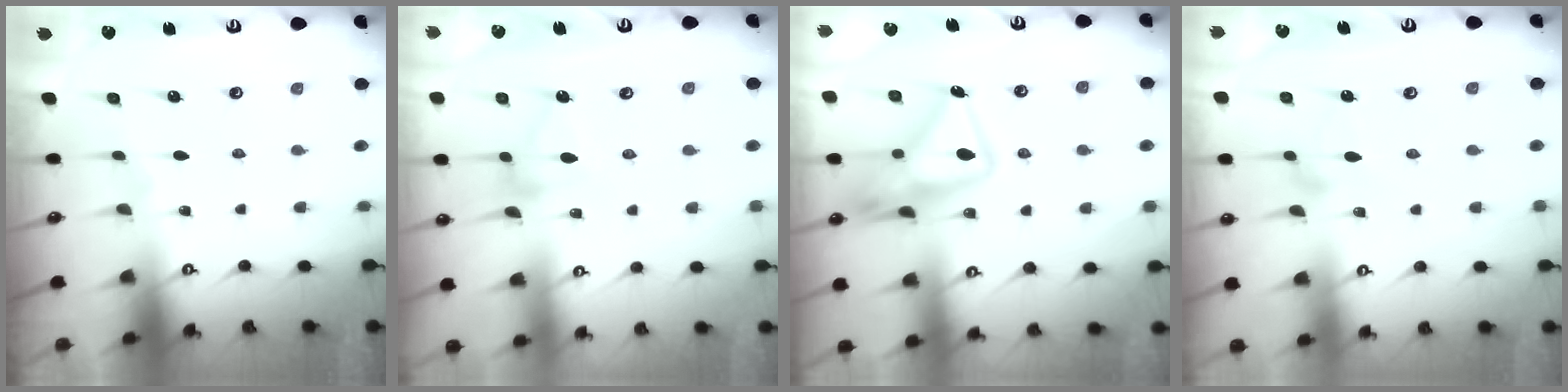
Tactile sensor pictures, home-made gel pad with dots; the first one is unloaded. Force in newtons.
{"total": 6.5, "press": 6.4, "slide": 0.5}
{"total": 16.5, "press": 16.4, "slide": 1.5}
{"total": 6.8, "press": 6.8, "slide": 0.3}